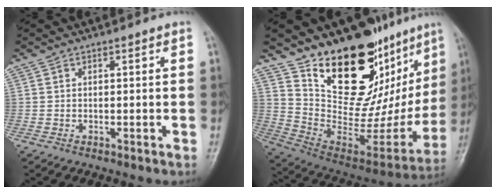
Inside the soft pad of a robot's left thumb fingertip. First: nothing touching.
{"total": 28.6, "force": [17.8, 13.7, 17.8], "torque": [-0.208, -0.094, 0.301]}